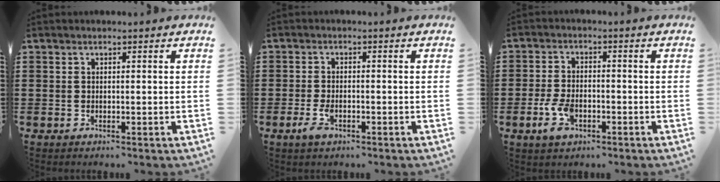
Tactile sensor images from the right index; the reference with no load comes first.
{"total": 3.0, "force": [-1.4, 1.3, 2.4], "torque": [-0.059, -0.009, -0.027]}
{"total": 5.0, "force": [-2.1, 2.6, 3.7], "torque": [-0.091, -0.006, -0.041]}